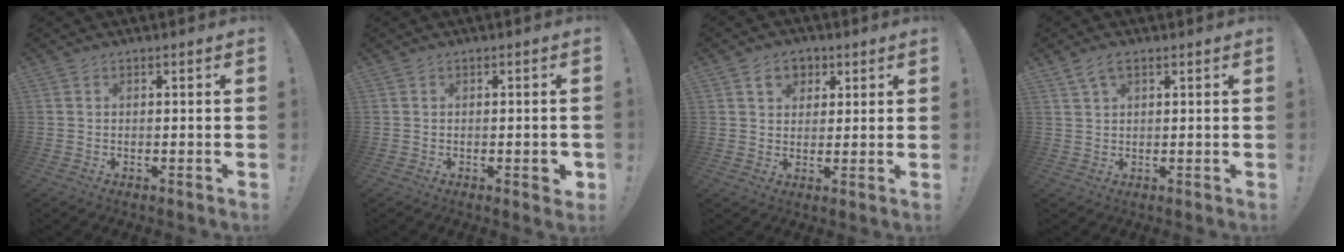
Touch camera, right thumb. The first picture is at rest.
{"total": 2.3, "force": [-0.7, 0.7, 2.0], "torque": [-0.022, 0.001, -0.011]}
{"total": 6.7, "force": [3.0, 5.3, 2.8], "torque": [-0.032, -0.007, 0.056]}
{"total": 3.8, "force": [2.2, 1.8, 2.6], "torque": [-0.046, -0.005, 0.041]}